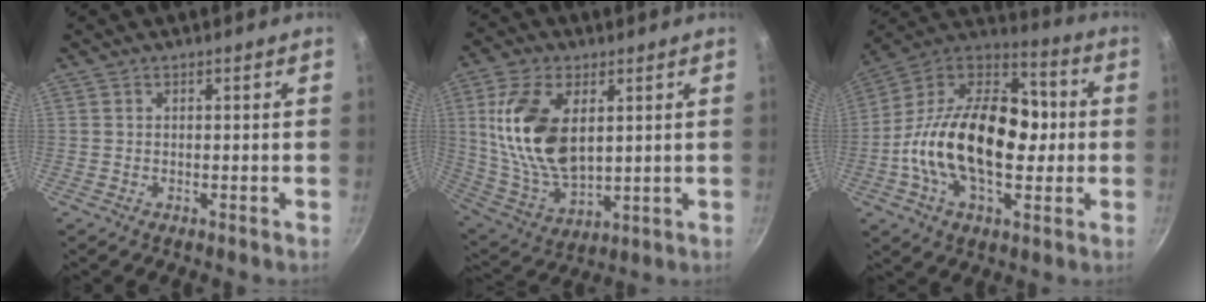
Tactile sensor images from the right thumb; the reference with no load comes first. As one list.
[{"total": 17.8, "force": [4.1, 10.0, 14.1], "torque": [-0.261, -0.021, 0.091]}, {"total": 26.4, "force": [-1.9, 15.8, 21.0], "torque": [-0.339, 0.045, -0.049]}]